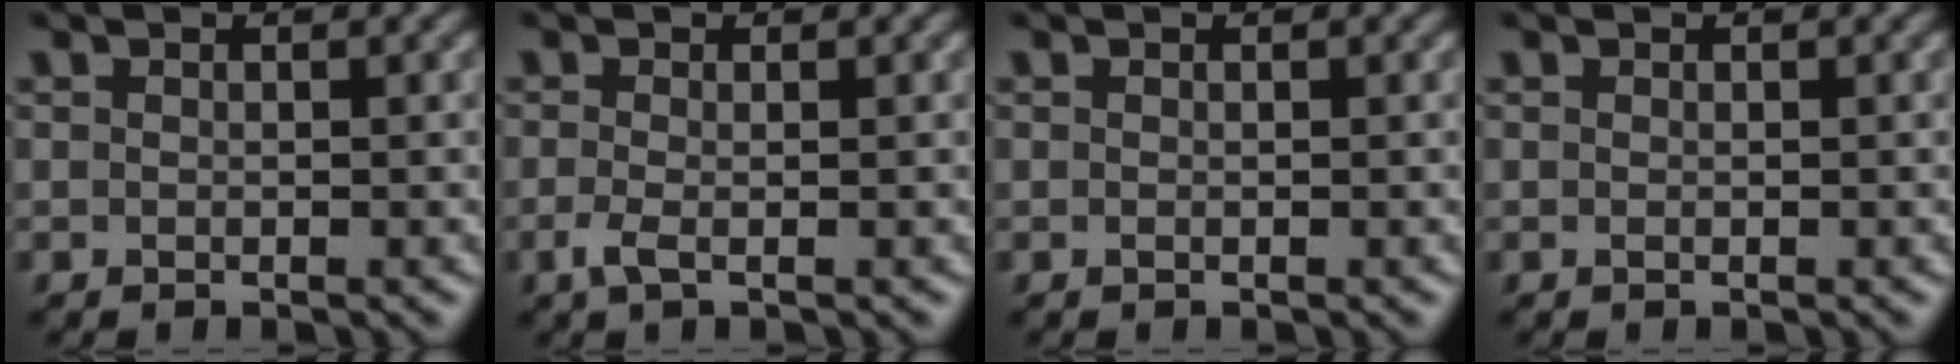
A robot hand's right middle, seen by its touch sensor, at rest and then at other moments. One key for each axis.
{"total": 1.6, "fx": -0.5, "fy": 0.4, "fz": 1.4, "tx": -0.035, "ty": -0.004, "tz": -0.013}
{"total": 0.0}
{"total": 0.0}